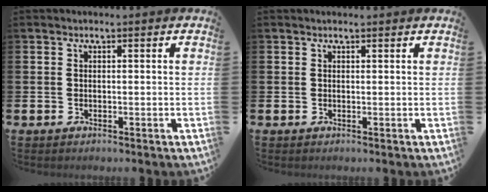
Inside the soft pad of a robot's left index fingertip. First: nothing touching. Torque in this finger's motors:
{"motor_torque": [0.26, -1.90, 0.07, 0.01]}